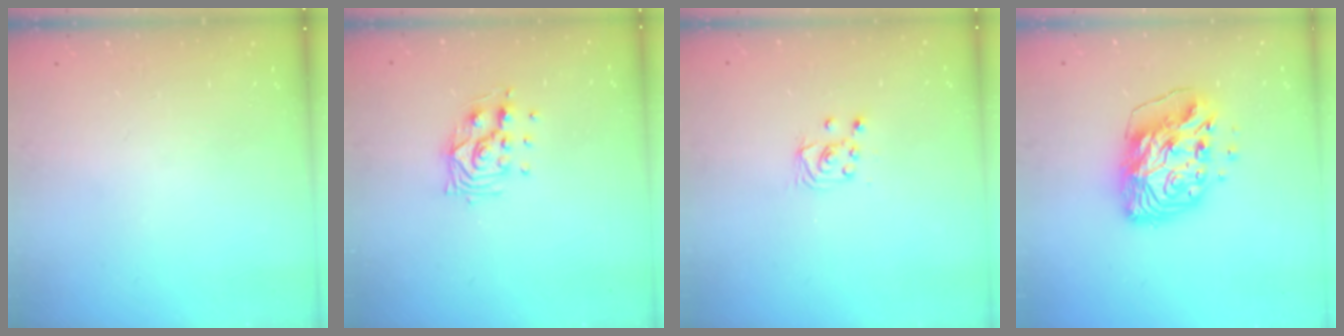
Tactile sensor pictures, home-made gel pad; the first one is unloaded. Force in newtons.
{"total": 9.5, "press": 9.5, "slide": 0.4}
{"total": 3.4, "press": 3.4, "slide": 0.3}
{"total": 14.8, "press": 14.7, "slide": 1.7}